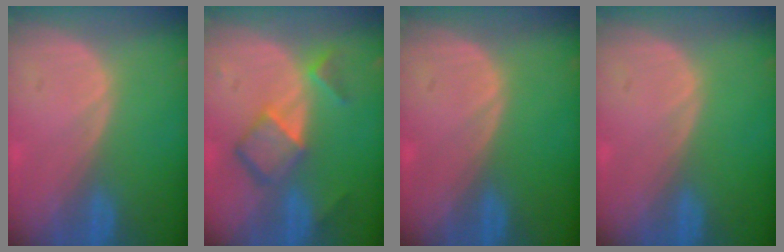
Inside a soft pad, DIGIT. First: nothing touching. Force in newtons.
{"total": 6.9, "press": 6.0, "slide": 3.5}
{"total": 0.0}
{"total": 0.0}